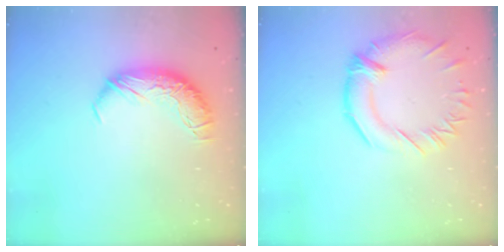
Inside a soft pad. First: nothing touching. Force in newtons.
{"total": 2.6, "press": 2.1, "slide": 1.5}